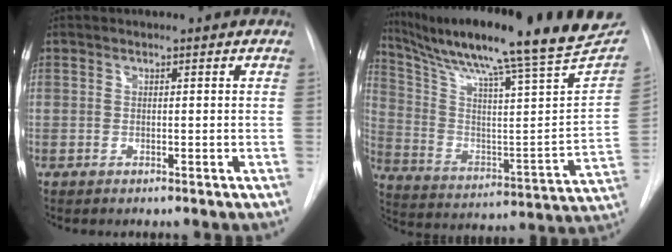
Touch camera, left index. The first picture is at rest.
{"total": 30.5, "force": [24.8, 1.7, 17.7], "torque": [-0.300, -0.059, 0.351]}